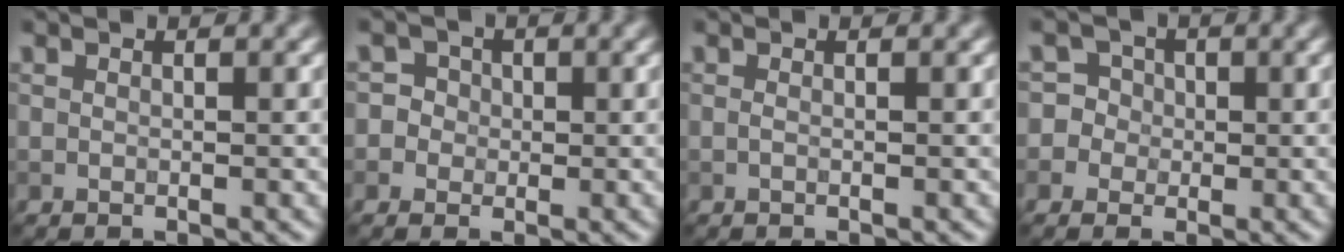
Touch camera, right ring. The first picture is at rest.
{"total": 3.4, "force": [0.2, 3.3, 0.8], "torque": [0.014, 0.026, -0.013]}
{"total": 0.5, "force": [-0.1, 0.1, 0.5], "torque": [-0.009, -0.002, -0.003]}
{"total": 4.4, "force": [-0.4, 4.3, 0.8], "torque": [0.012, 0.026, -0.025]}